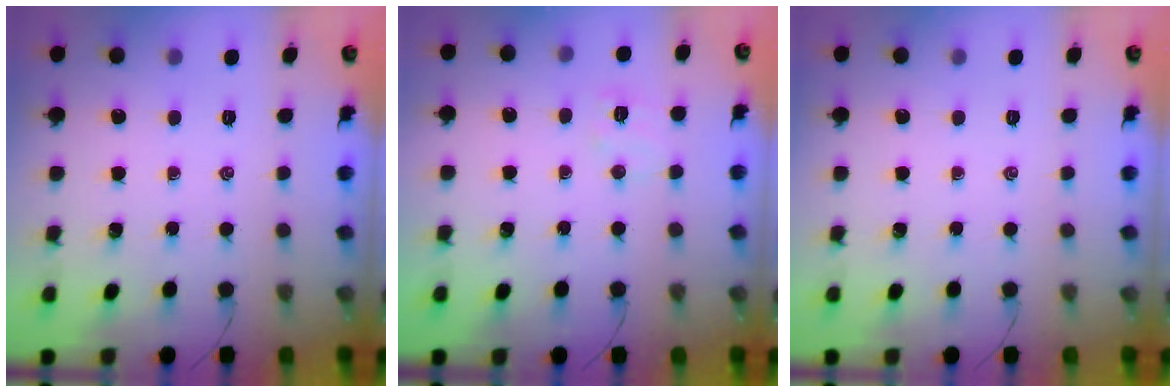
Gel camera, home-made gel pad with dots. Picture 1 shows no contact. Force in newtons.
{"total": 5.9, "press": 5.7, "slide": 1.4}
{"total": 0.0}